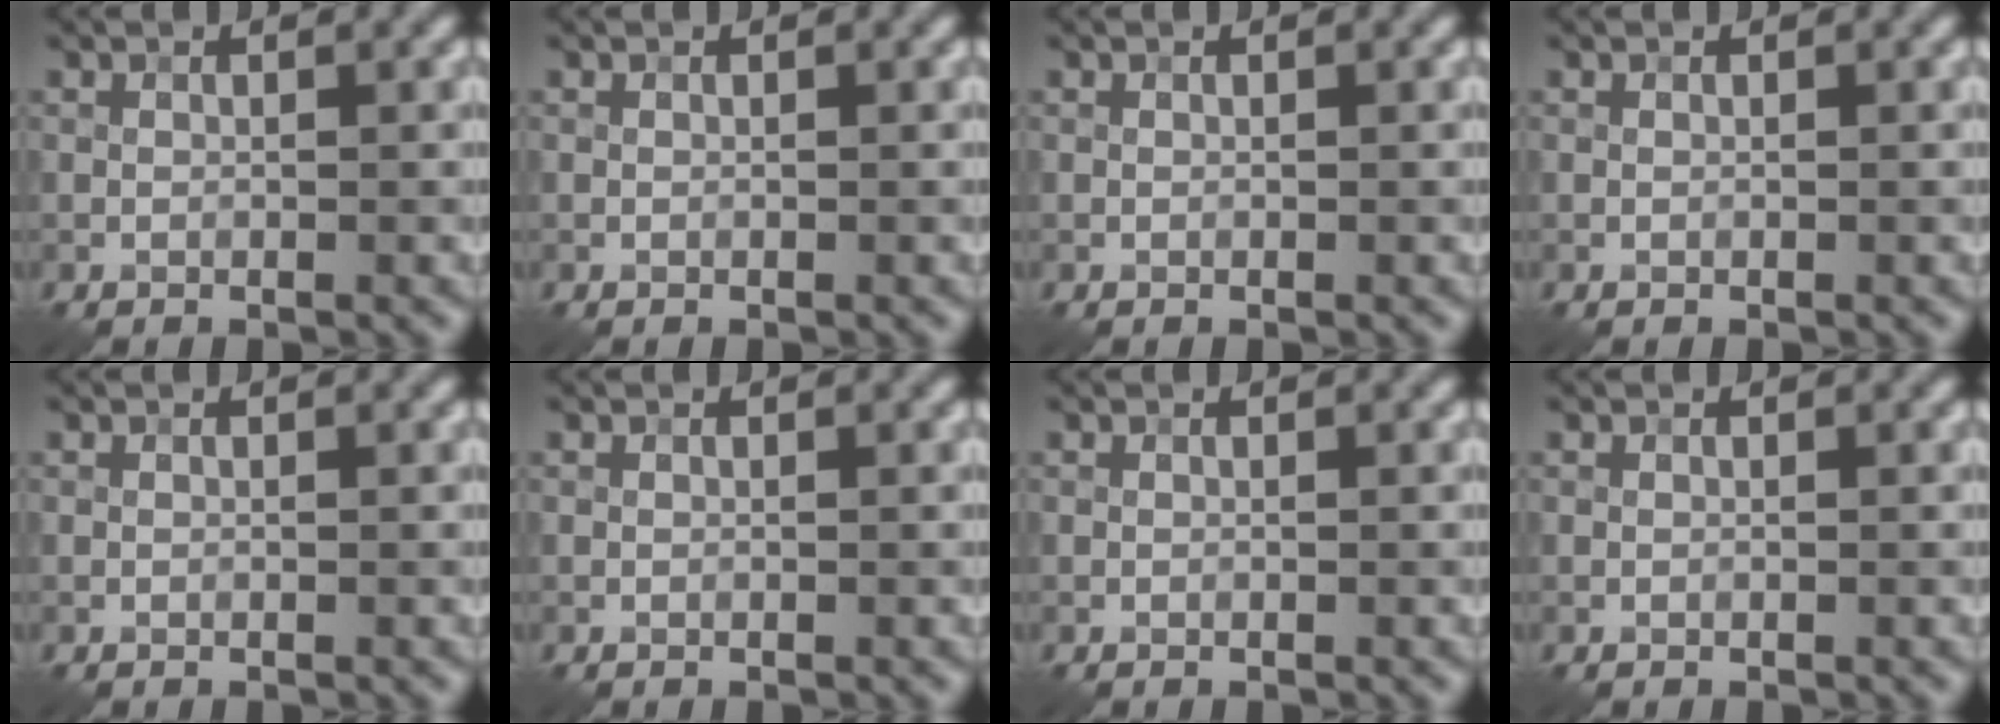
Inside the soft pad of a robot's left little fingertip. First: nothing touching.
{"total": 0.0}
{"total": 0.0}
{"total": 0.0}
{"total": 0.0}
{"total": 0.0}
{"total": 0.0}
{"total": 0.0}